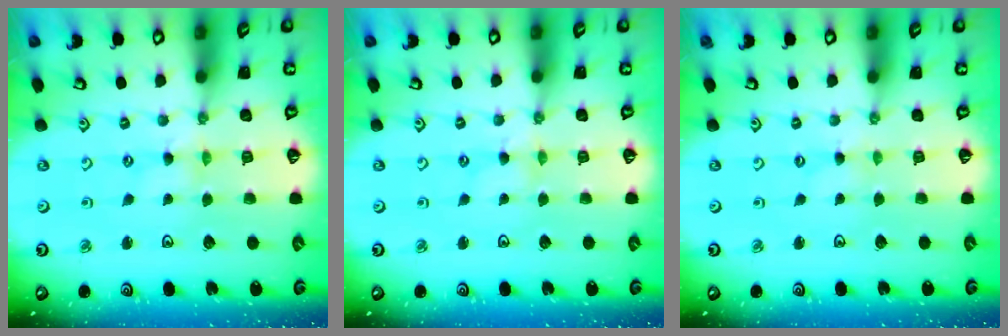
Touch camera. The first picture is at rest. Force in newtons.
{"total": 1.5, "press": 1.5, "slide": 0.2}
{"total": 0.0}